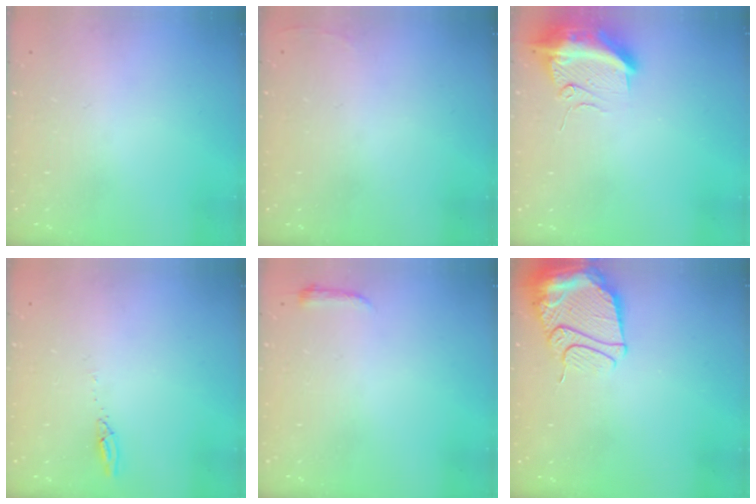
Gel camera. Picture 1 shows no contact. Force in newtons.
{"total": 2.5, "press": 2.4, "slide": 0.9}
{"total": 12.1, "press": 12.1, "slide": 1.3}
{"total": 2.7, "press": 2.7, "slide": 0.2}
{"total": 3.0, "press": 2.9, "slide": 0.6}
{"total": 13.8, "press": 13.7, "slide": 1.4}